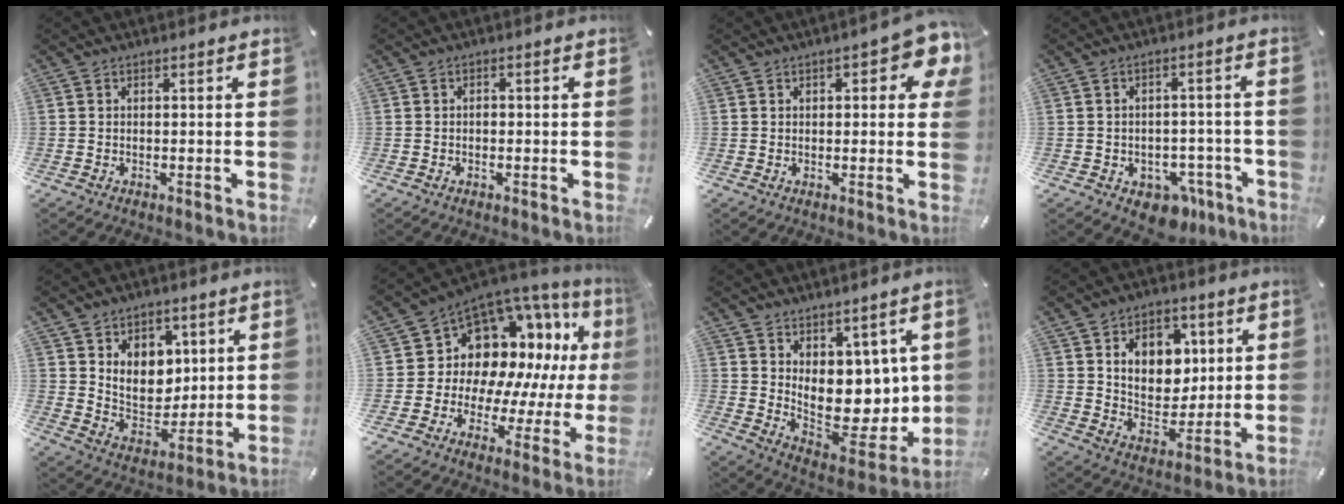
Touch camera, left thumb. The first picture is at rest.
{"total": 1.3, "force": [-0.3, 1.0, 0.8], "torque": [-0.016, 0.002, -0.006]}
{"total": 6.9, "force": [3.2, 3.2, 5.1], "torque": [-0.062, -0.009, 0.051]}
{"total": 7.1, "force": [-3.8, 5.1, 3.2], "torque": [-0.040, 0.031, -0.060]}
{"total": 10.2, "force": [4.5, 8.4, 3.6], "torque": [-0.056, -0.031, 0.087]}
{"total": 13.3, "force": [4.7, 11.5, 4.6], "torque": [-0.068, -0.076, 0.103]}
{"total": 10.6, "force": [2.4, 8.2, 6.4], "torque": [-0.080, -0.050, 0.062]}
{"total": 11.5, "force": [4.2, 9.1, 5.6], "torque": [-0.078, -0.019, 0.076]}